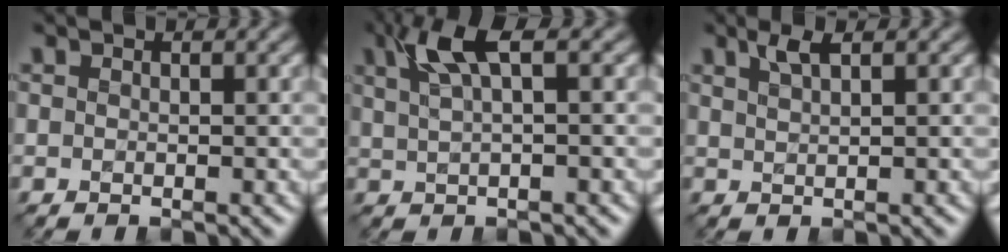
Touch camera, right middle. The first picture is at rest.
{"total": 4.4, "force": [2.2, 1.2, 3.7], "torque": [-0.075, 0.010, 0.042]}
{"total": 1.8, "force": [1.2, 0.5, 1.3], "torque": [-0.022, 0.003, 0.021]}